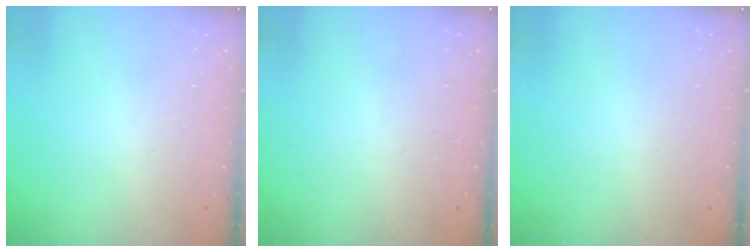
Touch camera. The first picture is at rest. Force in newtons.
{"total": 0.0}
{"total": 0.0}